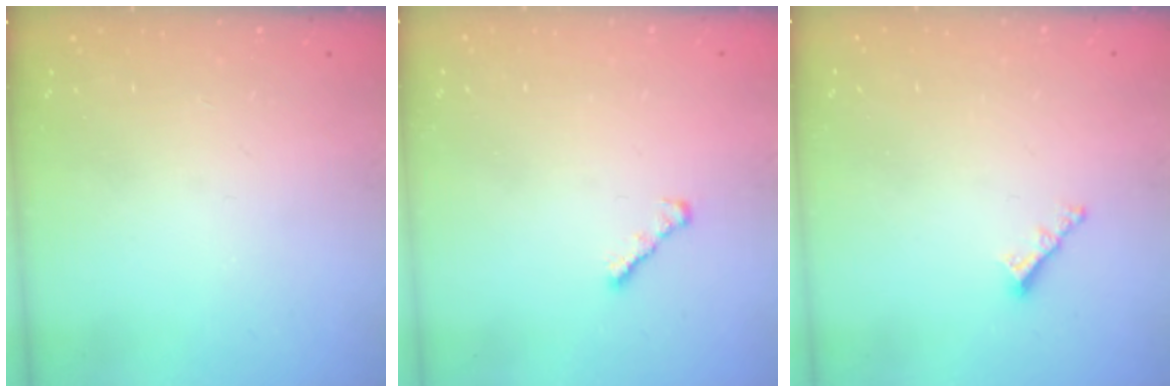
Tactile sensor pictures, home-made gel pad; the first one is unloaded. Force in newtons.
{"total": 2.4, "press": 2.3, "slide": 0.6}
{"total": 3.6, "press": 3.6, "slide": 0.4}